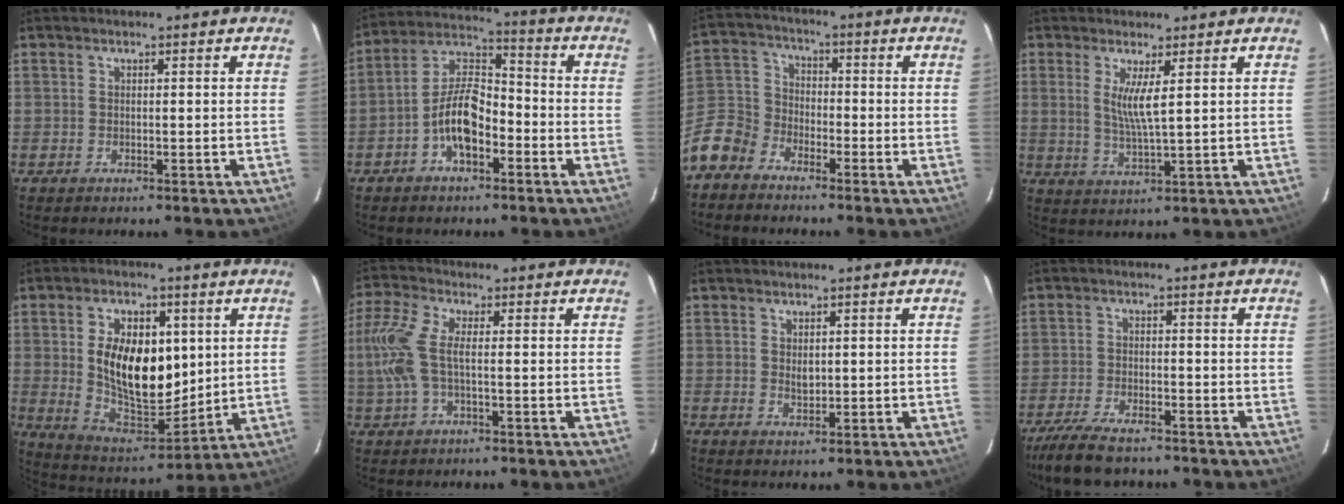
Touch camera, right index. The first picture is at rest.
{"total": 10.1, "force": [-4.4, 4.9, 7.7], "torque": [-0.156, 0.026, -0.078]}
{"total": 10.6, "force": [-7.4, 6.7, 3.5], "torque": [-0.092, 0.027, -0.158]}
{"total": 5.1, "force": [1.7, 0.2, 4.8], "torque": [-0.093, -0.010, 0.032]}
{"total": 16.1, "force": [2.9, 9.2, 12.9], "torque": [-0.242, -0.001, 0.065]}
{"total": 10.1, "force": [-0.7, 3.9, 9.3], "torque": [-0.206, 0.007, -0.014]}
{"total": 1.9, "force": [0.3, 1.3, 1.3], "torque": [-0.019, 0.001, 0.008]}
{"total": 10.0, "force": [-8.4, 2.6, 4.7], "torque": [-0.119, -0.023, -0.148]}